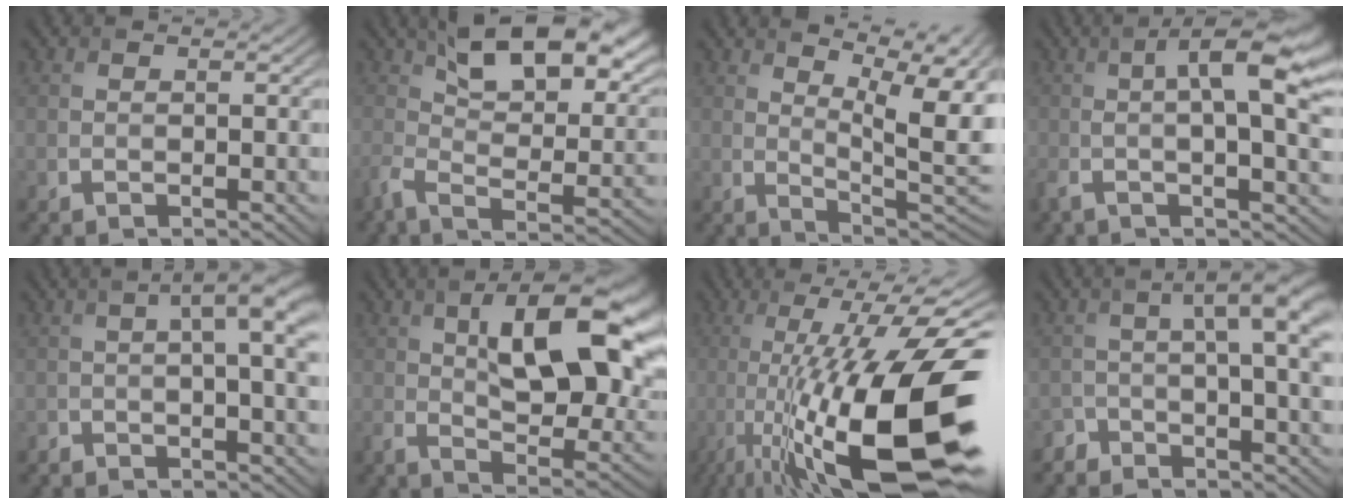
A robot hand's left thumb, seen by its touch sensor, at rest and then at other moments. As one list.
[{"total": 12.8, "force": [5.0, 5.9, 10.1], "torque": [-0.198, -0.008, 0.091]}, {"total": 13.9, "force": [6.0, 4.3, 11.8], "torque": [-0.172, 0.030, 0.105]}, {"total": 11.0, "force": [1.1, 2.7, 10.6], "torque": [-0.175, 0.007, 0.021]}, {"total": 6.5, "force": [0.5, 1.7, 6.2], "torque": [-0.088, 0.008, 0.008]}, {"total": 15.0, "force": [4.1, 6.4, 13.0], "torque": [-0.207, -0.006, 0.068]}, {"total": 19.6, "force": [-5.7, 5.4, 18.0], "torque": [-0.299, 0.009, -0.097]}, {"total": 6.9, "force": [-1.3, 1.9, 6.5], "torque": [-0.091, 0.001, -0.030]}]